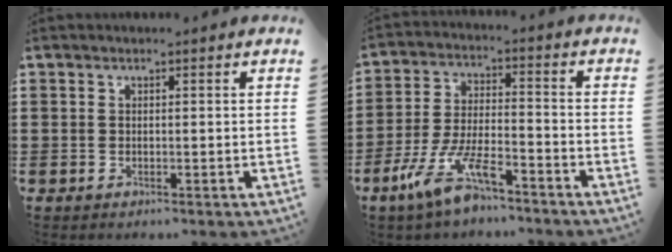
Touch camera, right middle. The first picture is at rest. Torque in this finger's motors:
{"motor_torque": [1.41, -0.45, 0.27, 0.21]}